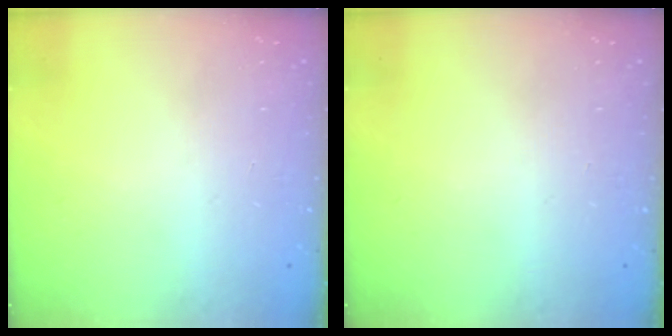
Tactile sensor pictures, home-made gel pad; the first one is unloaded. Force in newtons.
{"total": 0.0}